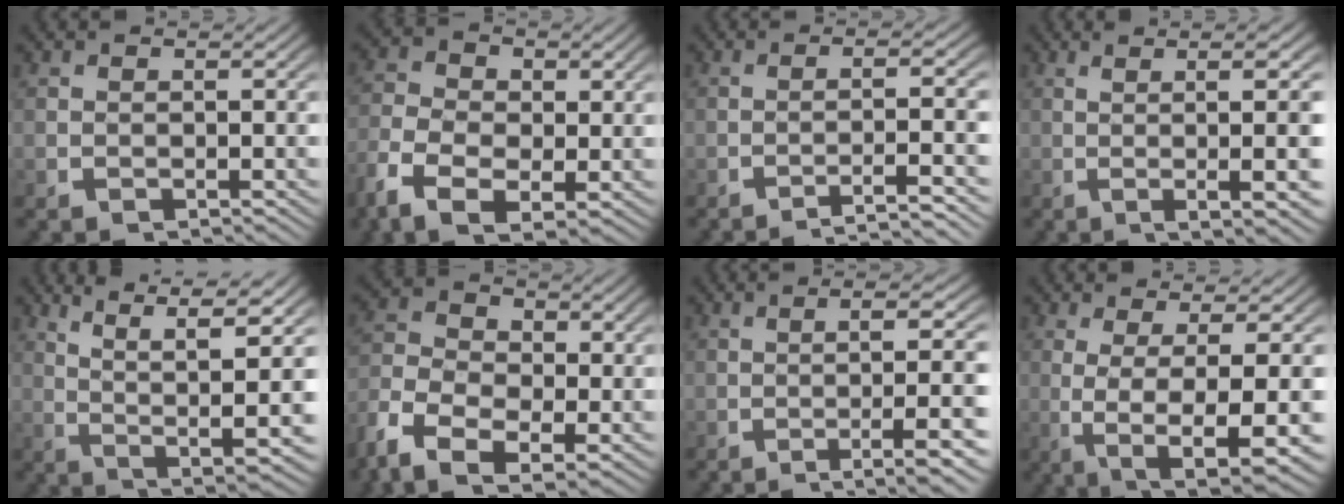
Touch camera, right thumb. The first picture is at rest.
{"total": 6.0, "force": [-1.5, 4.1, 4.1], "torque": [-0.096, -0.026, -0.017]}
{"total": 4.6, "force": [-3.1, 0.7, 3.3], "torque": [-0.059, 0.002, -0.048]}
{"total": 9.3, "force": [0.3, 2.5, 9.0], "torque": [-0.119, 0.009, 0.006]}
{"total": 11.4, "force": [2.7, 5.2, 9.8], "torque": [-0.141, -0.002, 0.042]}
{"total": 8.1, "force": [-1.9, 5.6, 5.5], "torque": [-0.129, -0.030, -0.026]}
{"total": 7.0, "force": [-2.3, 1.9, 6.4], "torque": [-0.111, -0.011, -0.027]}
{"total": 8.8, "force": [-2.3, 3.2, 7.9], "torque": [-0.150, -0.036, -0.011]}